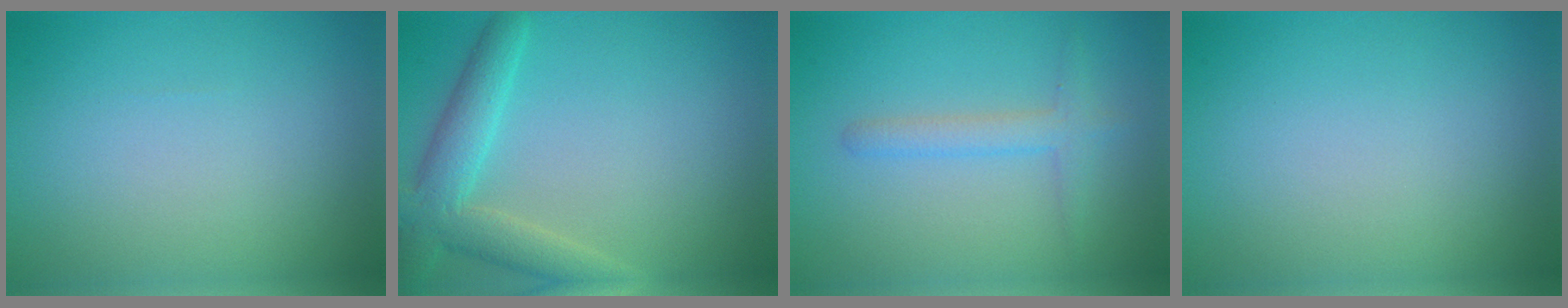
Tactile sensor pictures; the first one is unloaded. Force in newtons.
{"total": 4.7, "press": 4.7, "slide": 0.4}
{"total": 2.0, "press": 2.0, "slide": 0.1}
{"total": 0.0}